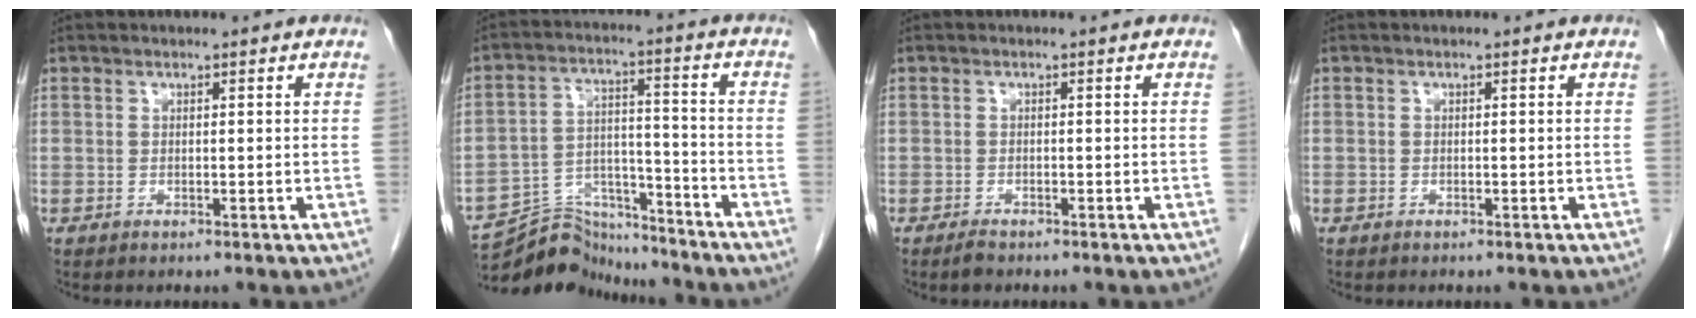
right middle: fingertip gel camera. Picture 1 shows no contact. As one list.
[{"total": 10.8, "force": [-10.6, 2.2, -0.1], "torque": [0.002, 0.040, -0.182]}, {"total": 1.3, "force": [-1.1, 0.4, 0.6], "torque": [-0.016, -0.002, -0.018]}, {"total": 0.0}]